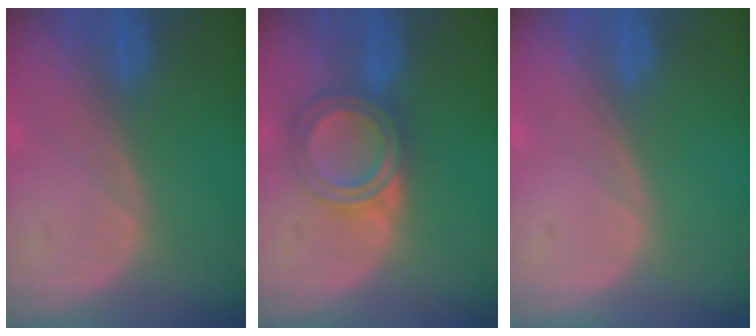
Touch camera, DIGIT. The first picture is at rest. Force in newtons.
{"total": 5.6, "press": 5.6, "slide": 0.1}
{"total": 0.0}